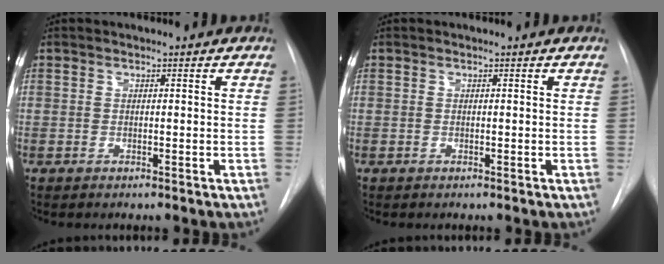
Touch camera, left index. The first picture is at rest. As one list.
[{"total": 0.0}]